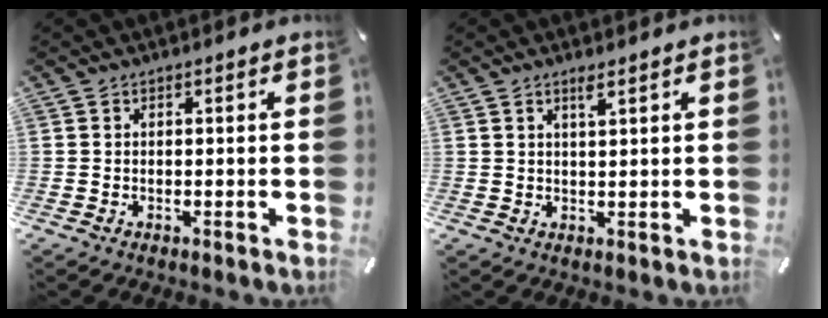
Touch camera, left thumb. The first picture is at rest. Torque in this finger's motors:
{"motor_torque": [0.46, 0.19, 0.16, -0.08, 0.07]}